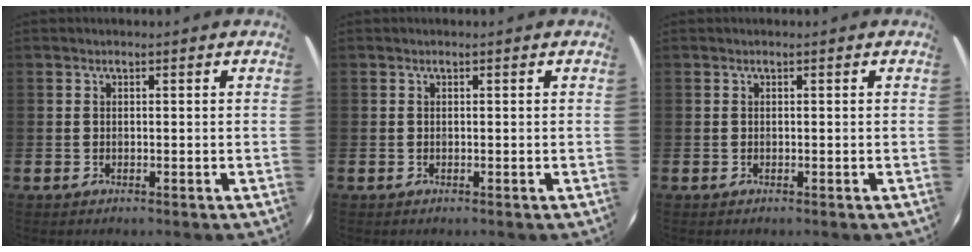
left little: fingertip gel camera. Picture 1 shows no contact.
{"total": 0.0}
{"total": 0.0}